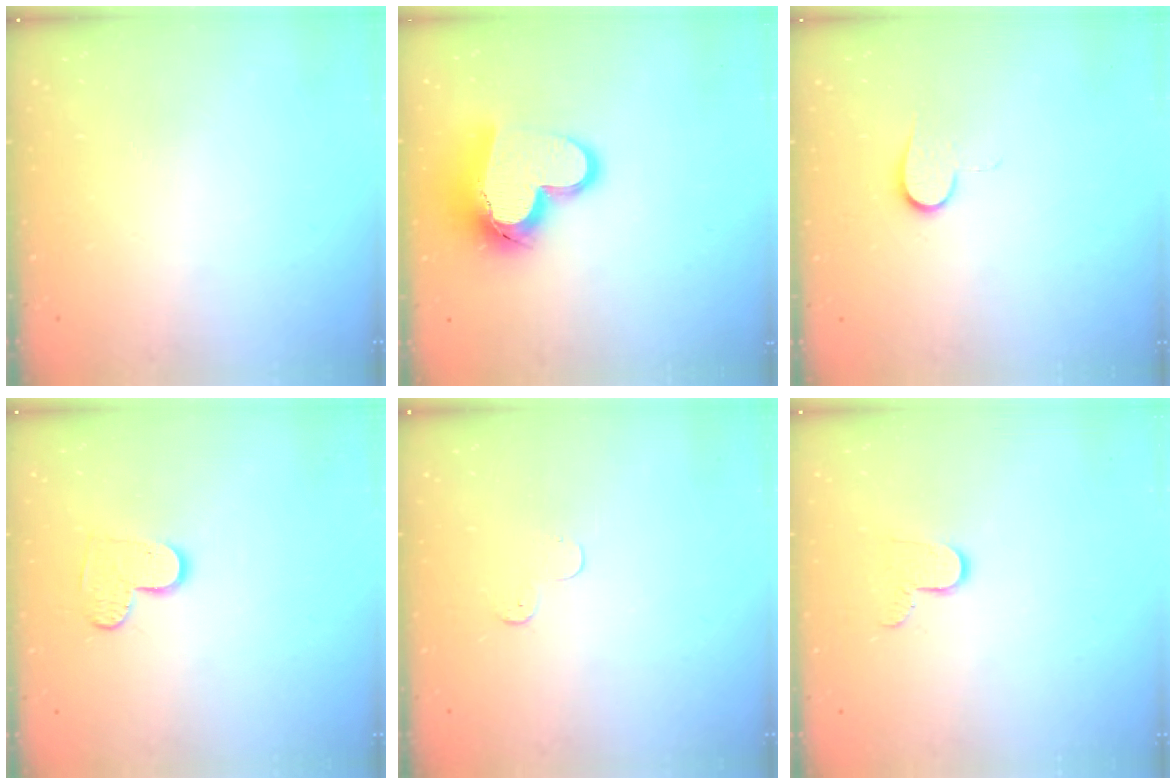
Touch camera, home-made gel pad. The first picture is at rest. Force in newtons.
{"total": 16.9, "press": 16.7, "slide": 2.4}
{"total": 6.3, "press": 6.2, "slide": 0.8}
{"total": 7.5, "press": 7.5, "slide": 0.5}
{"total": 3.5, "press": 3.5, "slide": 0.4}
{"total": 6.4, "press": 6.4, "slide": 0.5}